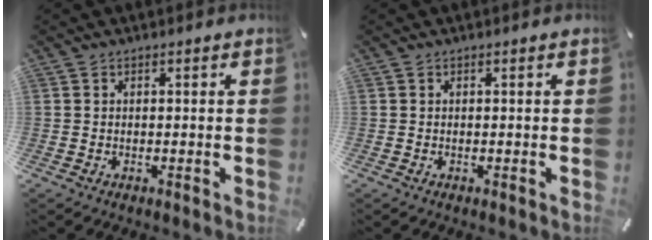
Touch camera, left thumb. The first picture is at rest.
{"total": 0.0}